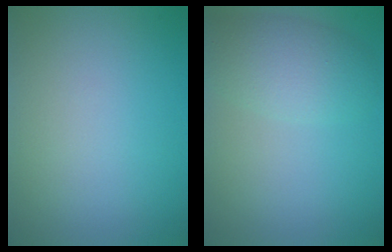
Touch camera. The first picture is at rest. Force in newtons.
{"total": 3.8, "press": 3.8, "slide": 0.3}